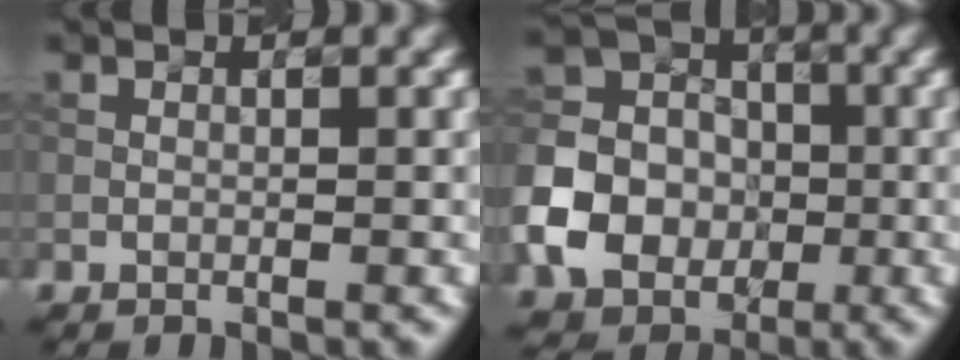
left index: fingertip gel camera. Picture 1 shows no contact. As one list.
[{"total": 7.6, "force": [-2.2, 6.4, 3.5], "torque": [-0.067, 0.000, -0.046]}]